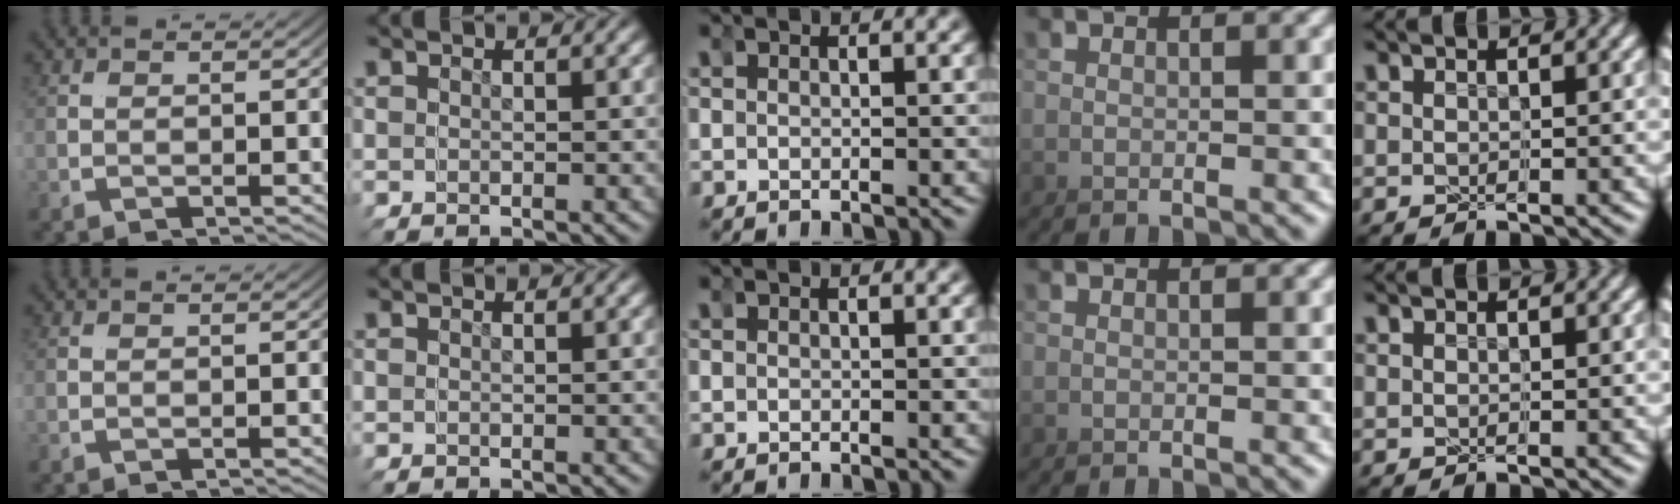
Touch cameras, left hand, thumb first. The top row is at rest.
{}